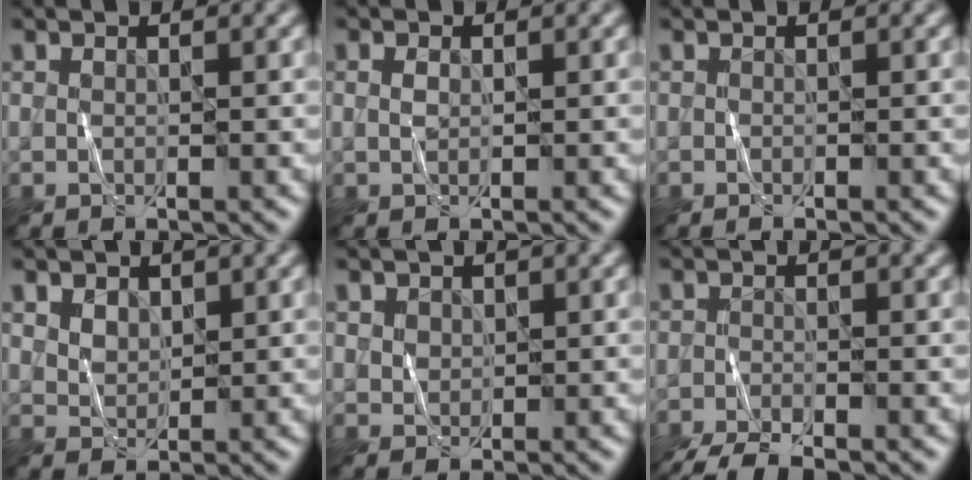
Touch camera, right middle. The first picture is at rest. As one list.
[{"total": 0.8, "force": [0.4, 0.5, 0.5], "torque": [-0.015, 0.002, 0.005]}, {"total": 0.0}, {"total": 2.0, "force": [1.4, 1.2, 0.7], "torque": [-0.017, -0.003, 0.028]}, {"total": 1.2, "force": [0.8, 0.8, 0.1], "torque": [-0.001, -0.005, 0.022]}, {"total": 5.0, "force": [-4.2, 0.9, 2.4], "torque": [-0.044, -0.019, -0.082]}]